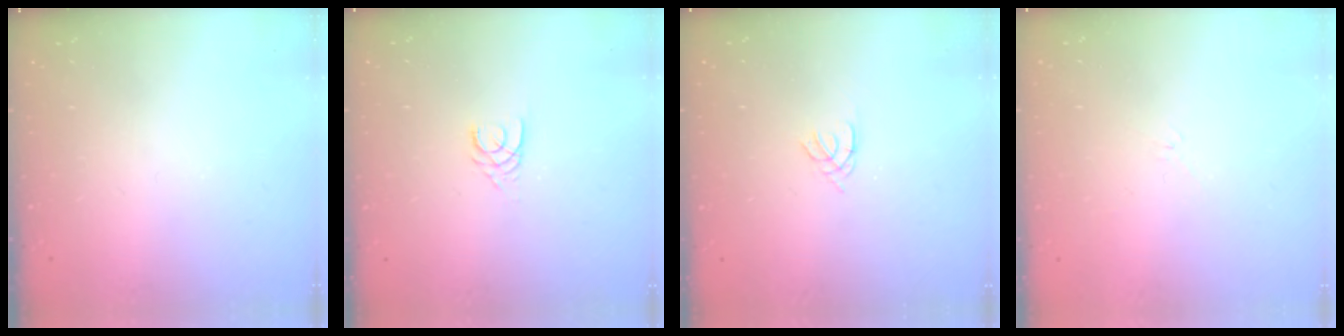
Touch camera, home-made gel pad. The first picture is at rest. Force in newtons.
{"total": 3.1, "press": 3.1, "slide": 0.3}
{"total": 1.2, "press": 1.2, "slide": 0.3}
{"total": 2.6, "press": 2.5, "slide": 0.6}